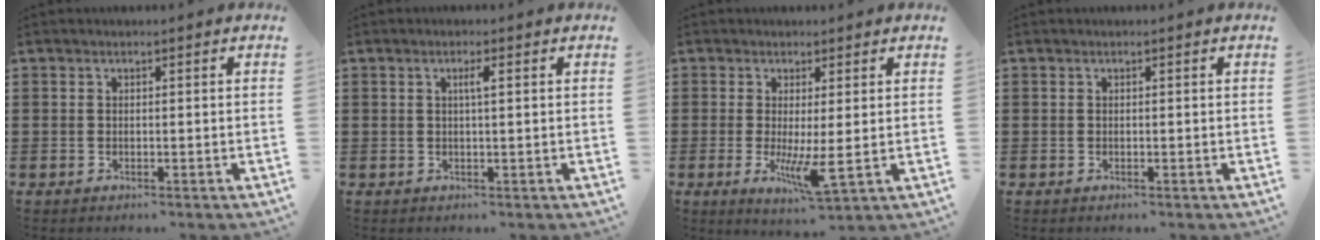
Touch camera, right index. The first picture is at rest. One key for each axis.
{"total": 1.6, "fx": 0.4, "fy": 0.0, "fz": 1.6, "tx": -0.030, "ty": 0.000, "tz": 0.005}
{"total": 5.6, "fx": -0.4, "fy": 0.9, "fz": 5.5, "tx": -0.104, "ty": -0.022, "tz": -0.008}
{"total": 0.0}